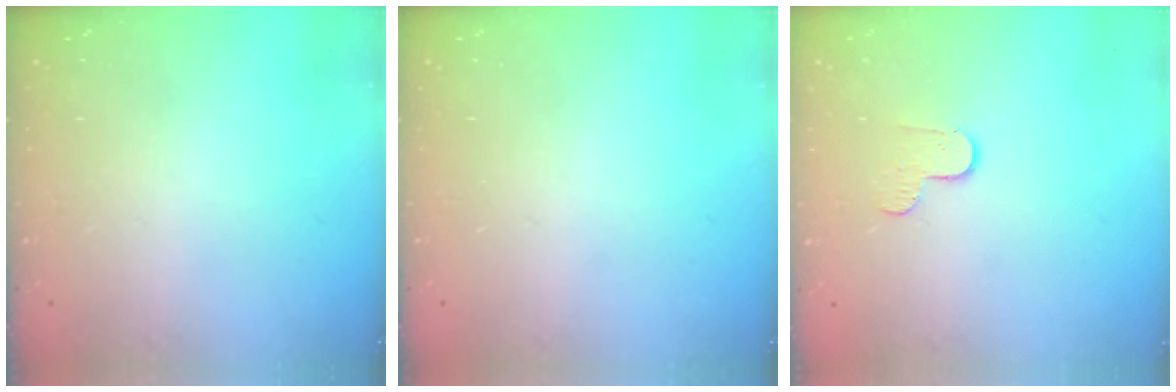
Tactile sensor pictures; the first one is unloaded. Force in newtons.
{"total": 0.0}
{"total": 5.5, "press": 5.5, "slide": 0.5}